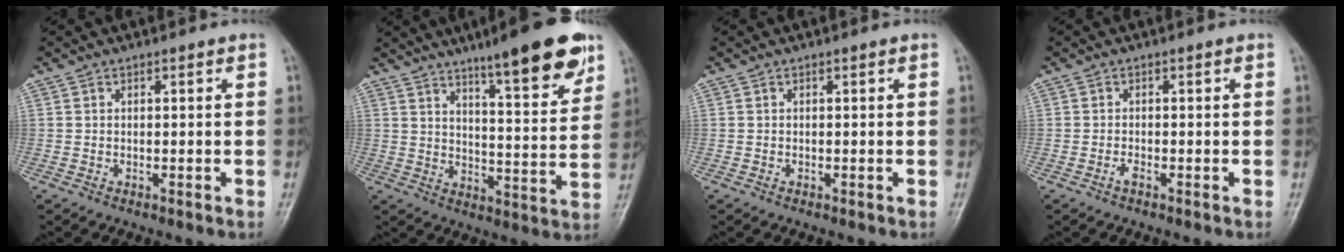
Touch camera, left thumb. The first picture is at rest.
{"total": 15.7, "force": [10.2, 3.0, 11.6], "torque": [-0.140, -0.053, 0.153]}
{"total": 0.0}
{"total": 0.9, "force": [-0.6, 0.2, 0.7], "torque": [-0.013, 0.004, -0.010]}